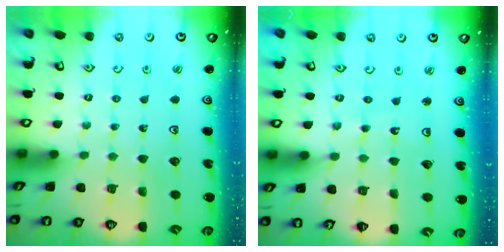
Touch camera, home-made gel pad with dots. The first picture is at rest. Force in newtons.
{"total": 7.2, "press": 7.1, "slide": 0.7}